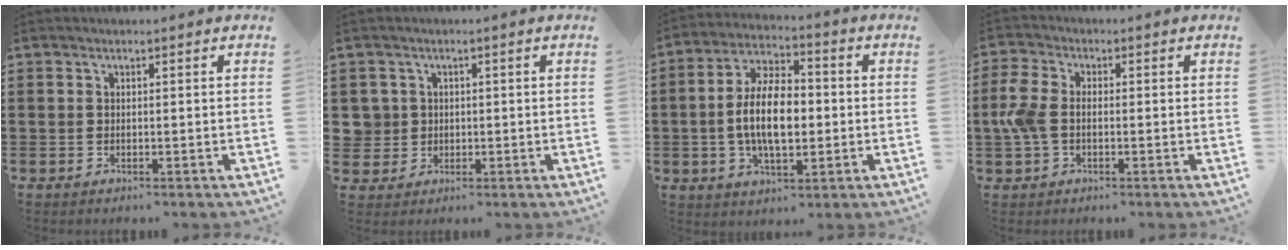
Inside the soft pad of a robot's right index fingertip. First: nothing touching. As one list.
[{"total": 2.8, "force": [0.1, 2.8, 0.3], "torque": [-0.027, 0.007, -0.004]}, {"total": 10.2, "force": [-0.8, 5.0, 8.8], "torque": [-0.182, 0.002, -0.024]}, {"total": 5.1, "force": [-0.4, 3.2, 4.0], "torque": [-0.113, -0.004, -0.019]}]